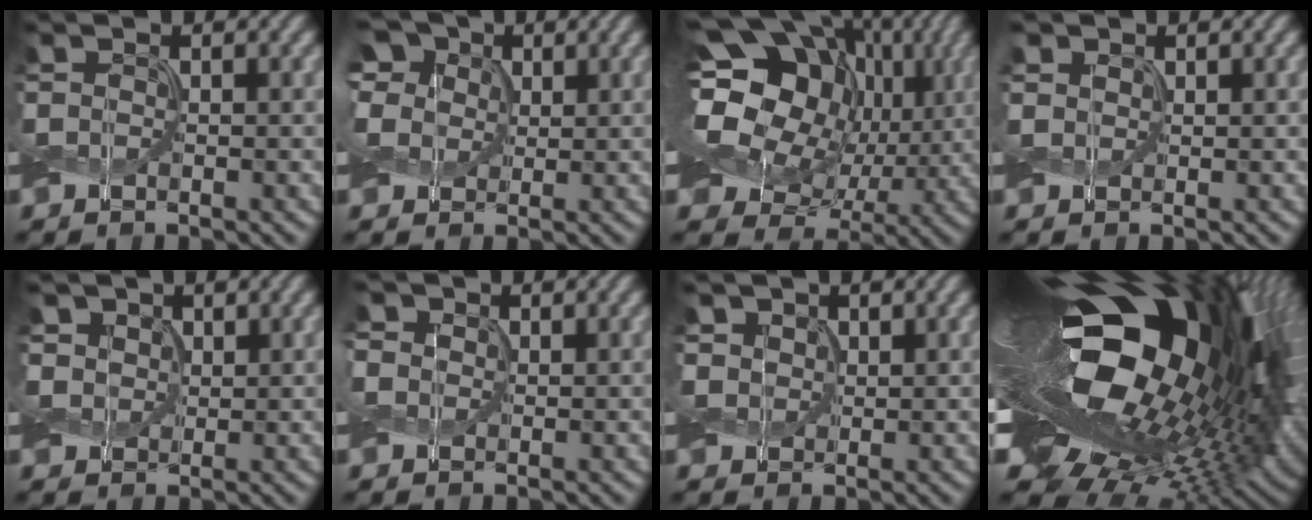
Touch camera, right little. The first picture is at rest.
{"total": 9.2, "force": [5.1, 6.4, 4.2], "torque": [-0.102, 0.025, 0.071]}
{"total": 17.8, "force": [4.4, 13.9, 10.3], "torque": [-0.225, 0.039, 0.072]}
{"total": 1.0, "force": [0.7, 0.8, 0.2], "torque": [-0.007, 0.002, 0.013]}
{"total": 2.5, "force": [1.3, 2.1, 0.7], "torque": [-0.030, -0.010, 0.030]}
{"total": 2.5, "force": [1.2, 1.9, 1.0], "torque": [-0.035, 0.006, 0.015]}
{"total": 1.9, "force": [0.9, 1.6, 0.5], "torque": [-0.017, -0.010, 0.021]}
{"total": 22.2, "force": [2.5, 11.7, 18.7], "torque": [-0.330, -0.030, 0.021]}